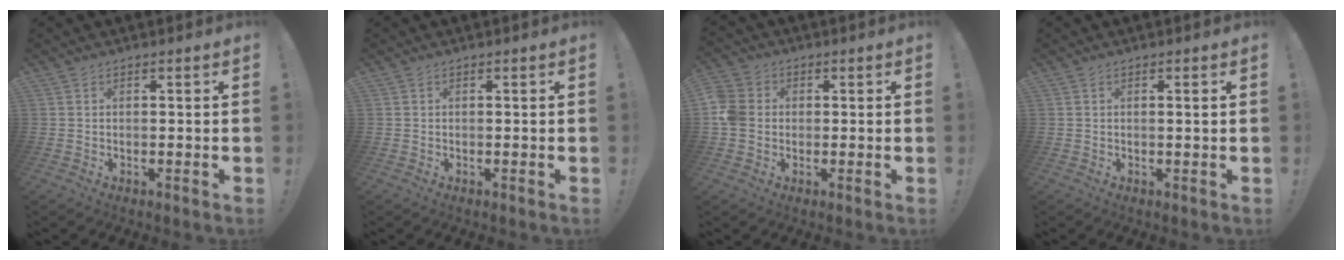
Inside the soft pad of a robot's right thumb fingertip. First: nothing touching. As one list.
[{"total": 0.0}, {"total": 7.2, "force": [-0.4, 6.2, 3.8], "torque": [-0.081, 0.012, -0.005]}, {"total": 1.2, "force": [0.4, -0.3, 1.1], "torque": [-0.015, -0.003, 0.005]}]